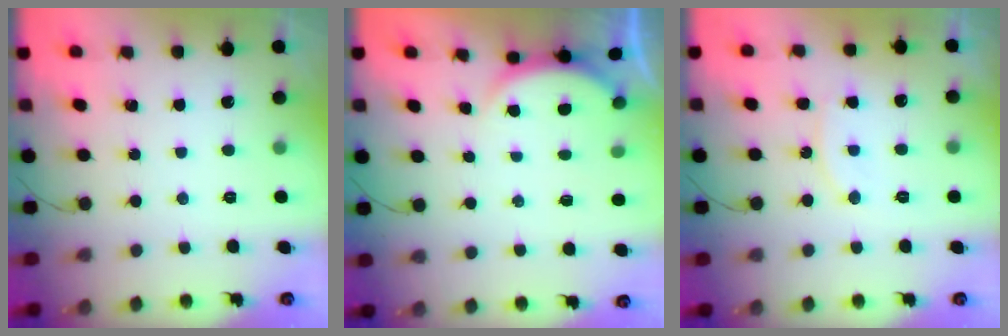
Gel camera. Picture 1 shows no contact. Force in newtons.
{"total": 2.6, "press": 2.5, "slide": 0.6}
{"total": 7.7, "press": 7.7, "slide": 0.3}